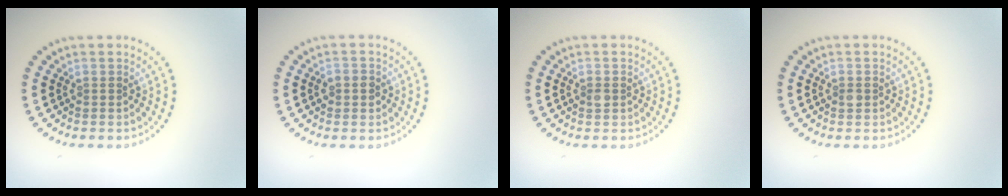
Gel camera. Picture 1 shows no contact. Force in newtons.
{"total": 1.6, "press": 1.6, "slide": 0.4}
{"total": 0.9, "press": 0.9, "slide": 0.2}
{"total": 0.9, "press": 0.9, "slide": 0.0}